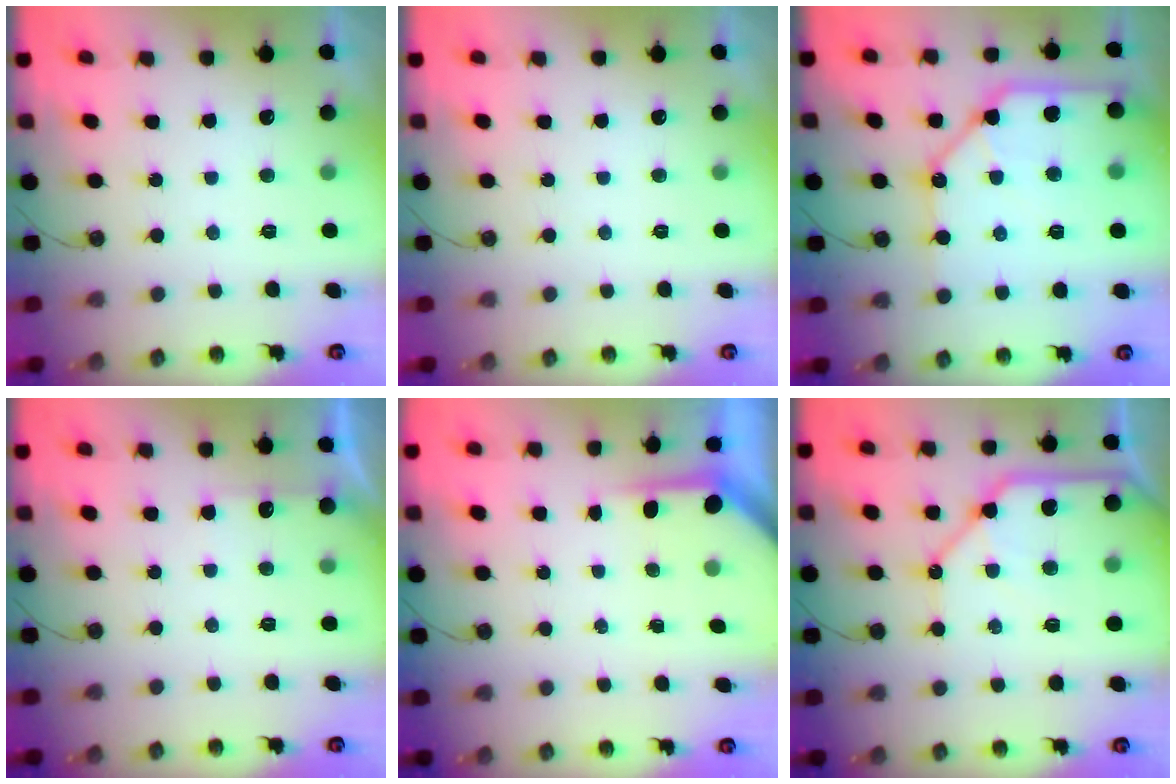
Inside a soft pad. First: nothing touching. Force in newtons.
{"total": 0.0}
{"total": 15.1, "press": 15.0, "slide": 2.1}
{"total": 4.3, "press": 4.3, "slide": 0.6}
{"total": 3.9, "press": 3.9, "slide": 0.4}
{"total": 16.9, "press": 16.8, "slide": 1.8}